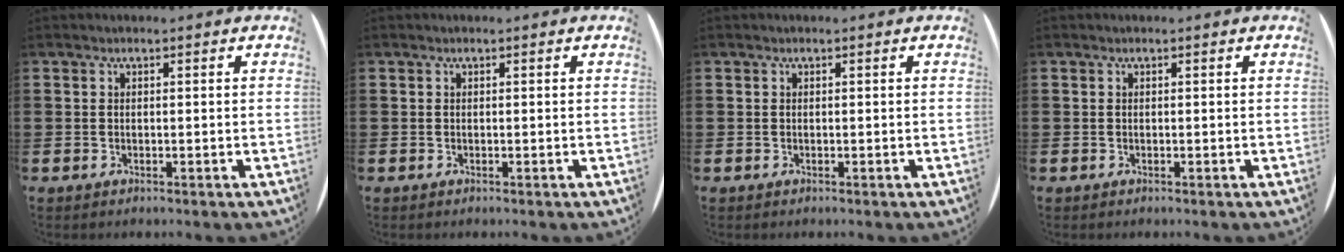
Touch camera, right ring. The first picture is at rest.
{"total": 0.0}
{"total": 0.0}
{"total": 0.0}